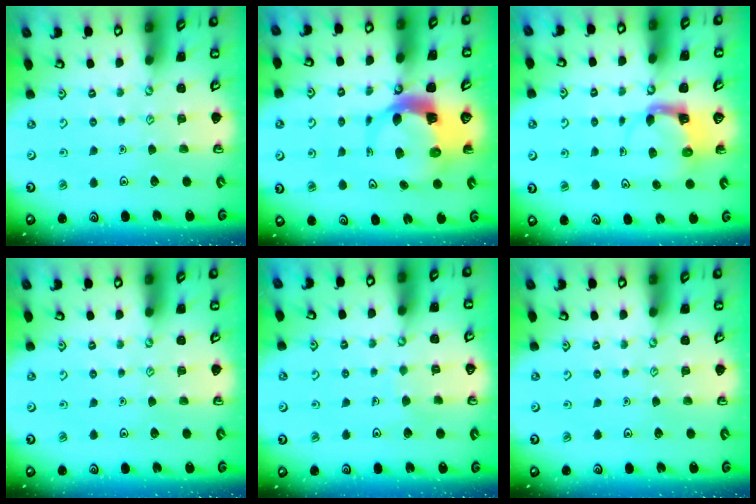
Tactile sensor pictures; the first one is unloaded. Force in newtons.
{"total": 6.8, "press": 6.7, "slide": 1.2}
{"total": 3.7, "press": 3.7, "slide": 0.6}
{"total": 0.0}
{"total": 2.7, "press": 2.7, "slide": 0.1}
{"total": 0.0}